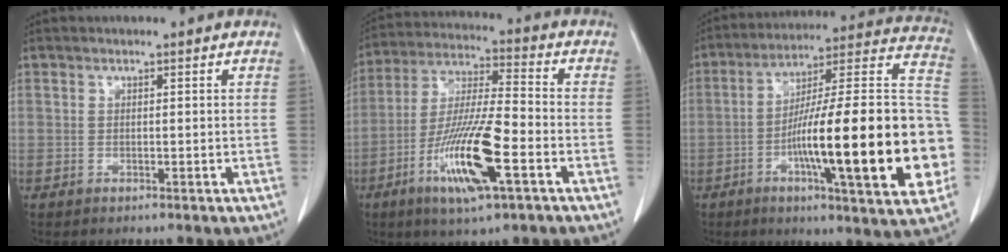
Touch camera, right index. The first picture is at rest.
{"total": 14.9, "force": [-5.9, 1.8, 13.5], "torque": [-0.266, -0.017, -0.107]}
{"total": 28.1, "force": [-5.9, 3.1, 27.3], "torque": [-0.335, 0.010, -0.096]}